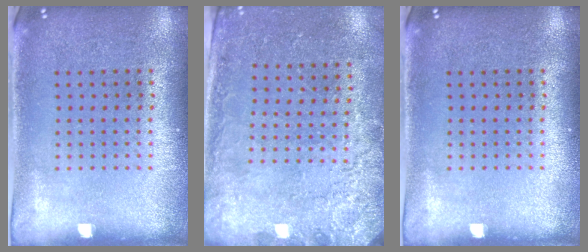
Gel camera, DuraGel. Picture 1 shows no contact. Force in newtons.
{"total": 2.6, "press": 2.3, "slide": 1.1}
{"total": 0.0}